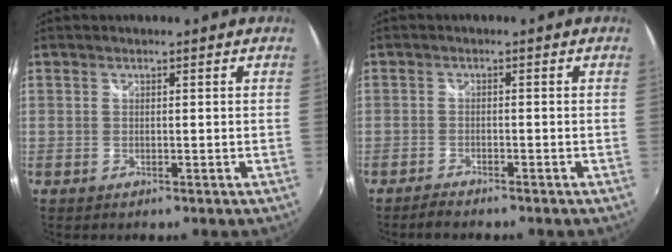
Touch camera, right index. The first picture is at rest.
{"total": 2.3, "force": [-2.2, 0.2, 0.5], "torque": [-0.023, -0.009, -0.043]}